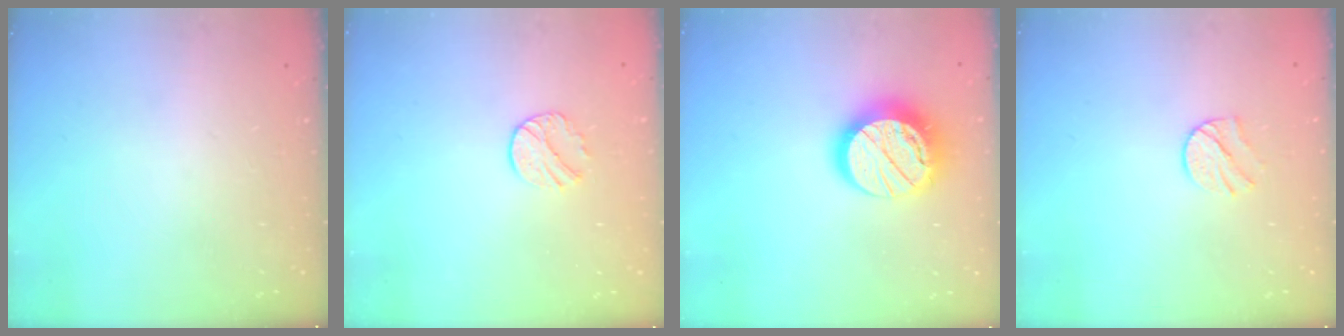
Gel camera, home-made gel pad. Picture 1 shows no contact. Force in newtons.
{"total": 7.0, "press": 6.9, "slide": 0.7}
{"total": 16.1, "press": 16.1, "slide": 1.2}
{"total": 6.4, "press": 6.4, "slide": 0.6}